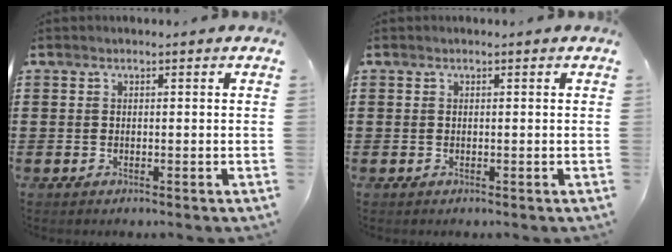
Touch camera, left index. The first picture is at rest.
{"total": 0.0}